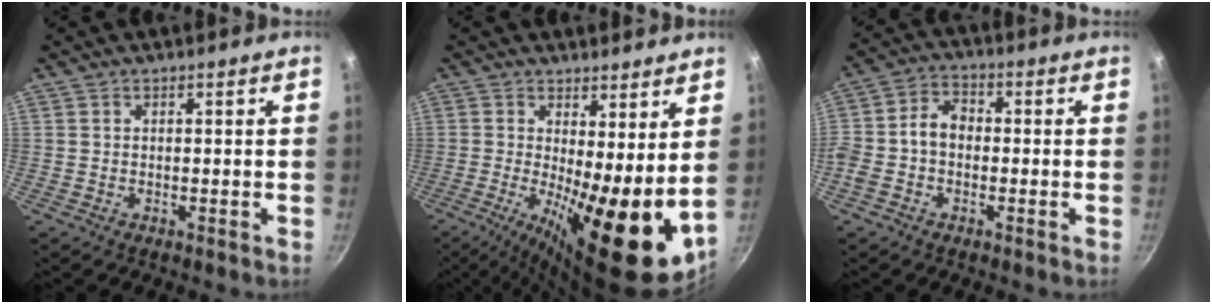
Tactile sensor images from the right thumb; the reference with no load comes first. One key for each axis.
{"total": 16.5, "fx": 0.1, "fy": 5.6, "fz": 15.5, "tx": -0.221, "ty": -0.022, "tz": 0.005}
{"total": 7.2, "fx": -1.3, "fy": 5.3, "fz": 4.6, "tx": -0.079, "ty": 0.031, "tz": -0.041}